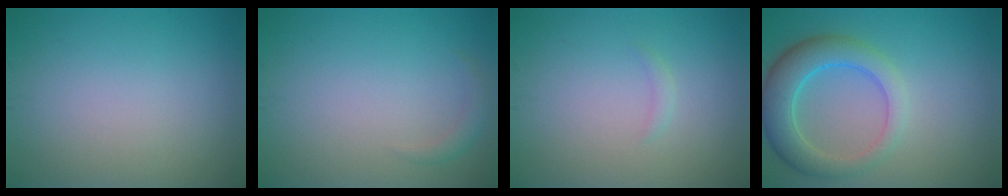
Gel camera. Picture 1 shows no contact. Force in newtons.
{"total": 1.2, "press": 1.2, "slide": 0.2}
{"total": 0.6, "press": 0.6, "slide": 0.1}
{"total": 5.4, "press": 5.4, "slide": 0.3}